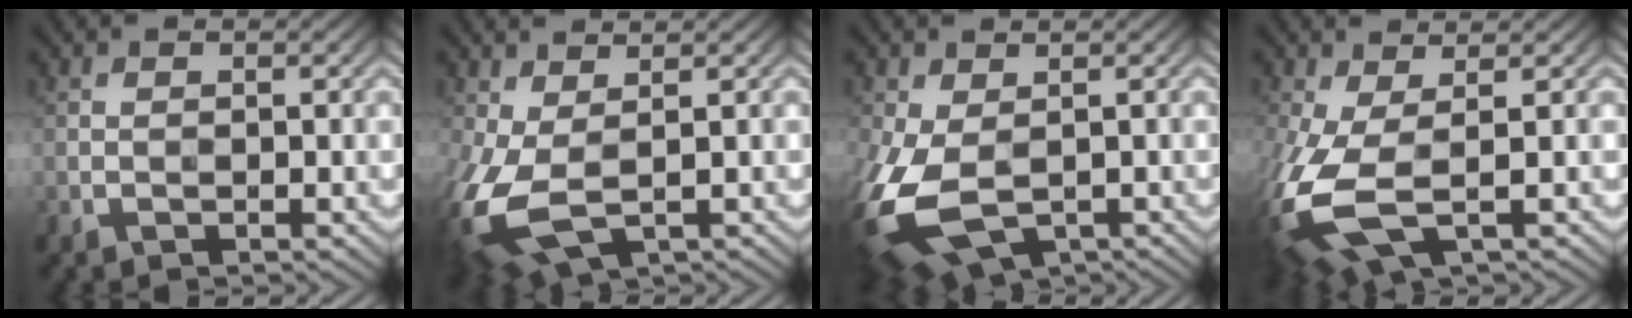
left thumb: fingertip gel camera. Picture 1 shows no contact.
{"total": 8.9, "force": [-1.1, 5.0, 7.2], "torque": [-0.204, -0.023, -0.015]}
{"total": 11.5, "force": [-3.1, 7.0, 8.5], "torque": [-0.233, -0.042, -0.042]}
{"total": 9.6, "force": [-1.6, 4.3, 8.4], "torque": [-0.223, -0.020, -0.031]}